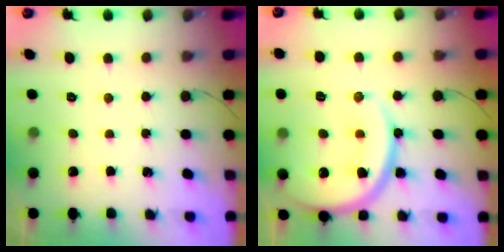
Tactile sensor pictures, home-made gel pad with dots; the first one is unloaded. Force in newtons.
{"total": 20.0, "press": 19.9, "slide": 1.9}